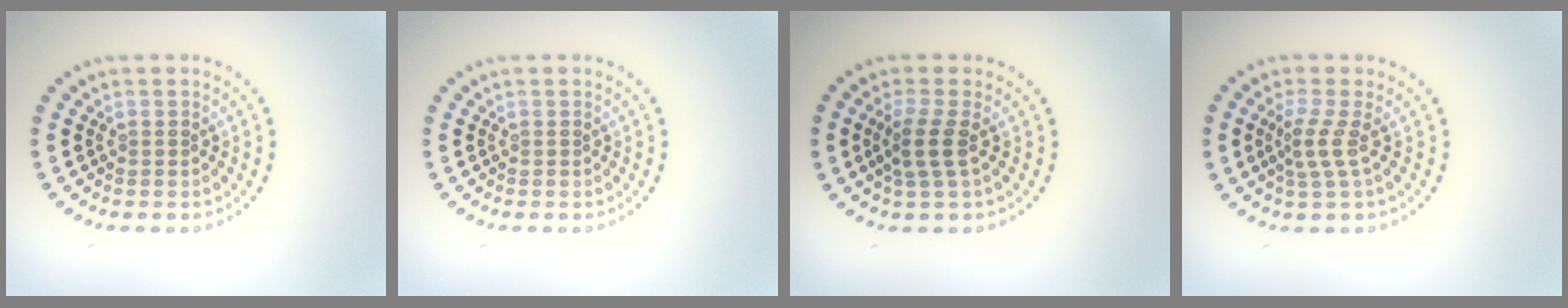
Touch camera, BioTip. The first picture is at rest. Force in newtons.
{"total": 0.0}
{"total": 2.4, "press": 1.9, "slide": 1.4}
{"total": 2.2, "press": 1.5, "slide": 1.6}